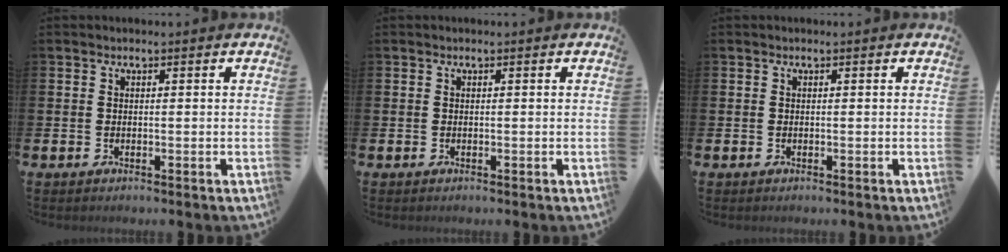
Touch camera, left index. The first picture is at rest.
{"total": 0.0}
{"total": 0.0}